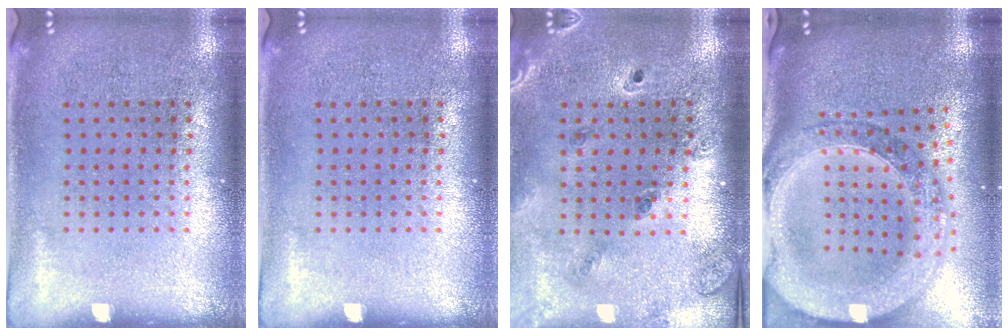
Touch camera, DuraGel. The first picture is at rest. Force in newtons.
{"total": 0.0}
{"total": 1.4, "press": 1.3, "slide": 0.2}
{"total": 2.8, "press": 2.4, "slide": 1.4}